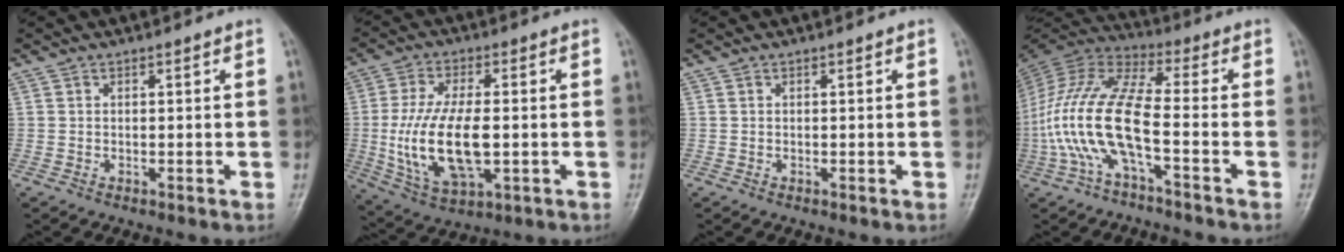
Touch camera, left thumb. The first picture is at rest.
{"total": 15.9, "force": [-1.6, 7.6, 13.9], "torque": [-0.274, -0.003, -0.019]}
{"total": 0.0}
{"total": 15.8, "force": [-4.8, 4.8, 14.2], "torque": [-0.319, 0.046, -0.099]}